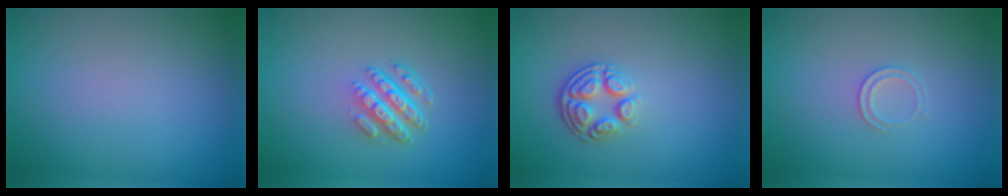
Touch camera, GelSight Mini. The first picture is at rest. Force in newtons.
{"total": 4.3, "press": 3.1, "slide": 3.0}
{"total": 3.6, "press": 2.6, "slide": 2.4}
{"total": 1.2, "press": 1.2, "slide": 0.2}